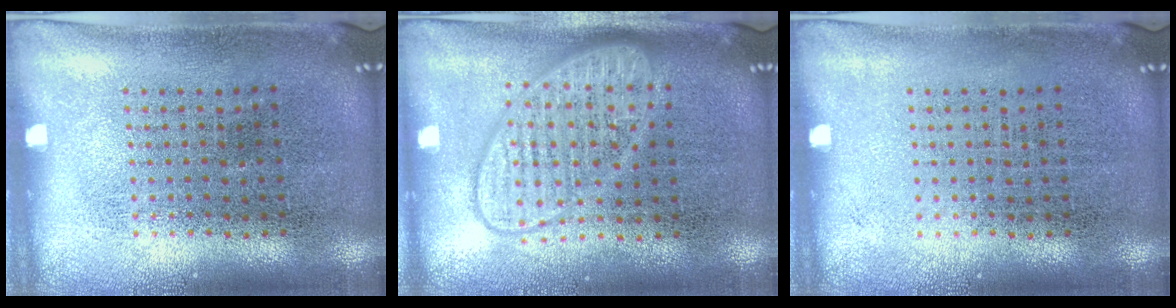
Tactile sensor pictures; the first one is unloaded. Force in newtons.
{"total": 2.9, "press": 2.8, "slide": 0.4}
{"total": 0.0}